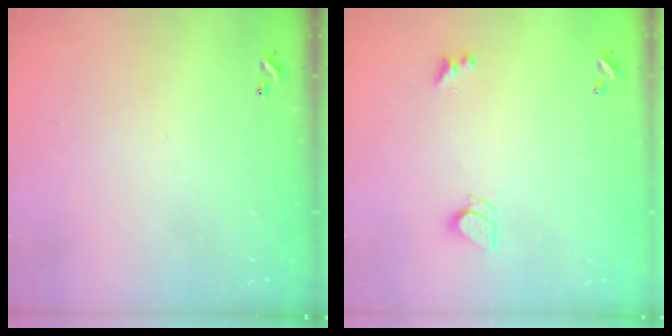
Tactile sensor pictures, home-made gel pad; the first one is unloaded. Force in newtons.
{"total": 2.2, "press": 2.2, "slide": 0.3}